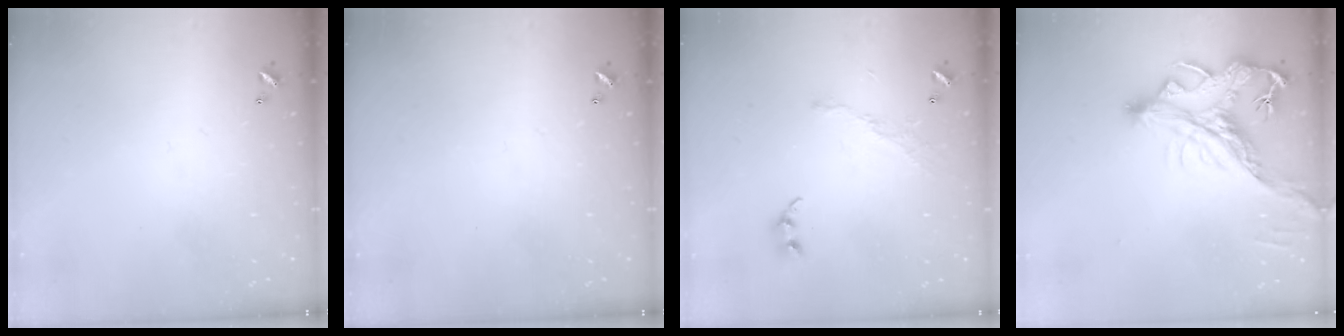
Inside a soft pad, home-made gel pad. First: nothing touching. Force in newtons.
{"total": 0.0}
{"total": 7.1, "press": 7.1, "slide": 0.6}
{"total": 4.6, "press": 4.4, "slide": 1.4}